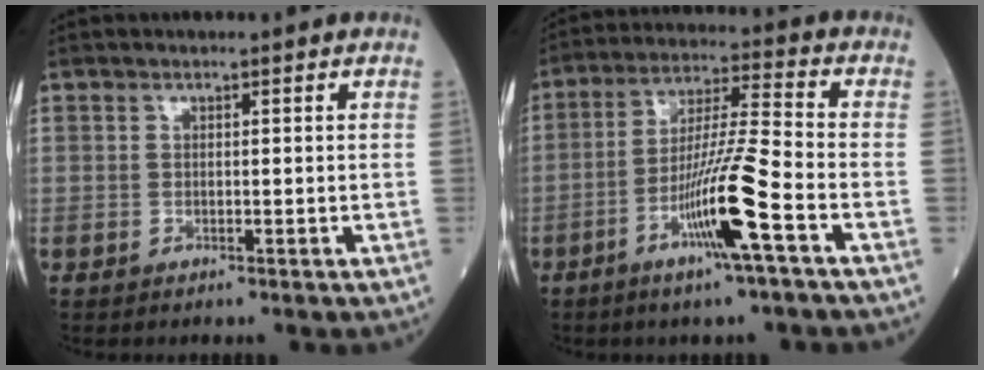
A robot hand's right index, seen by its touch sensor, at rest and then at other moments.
{"total": 12.0, "force": [-5.3, -0.8, 10.8], "torque": [-0.205, -0.008, -0.099]}